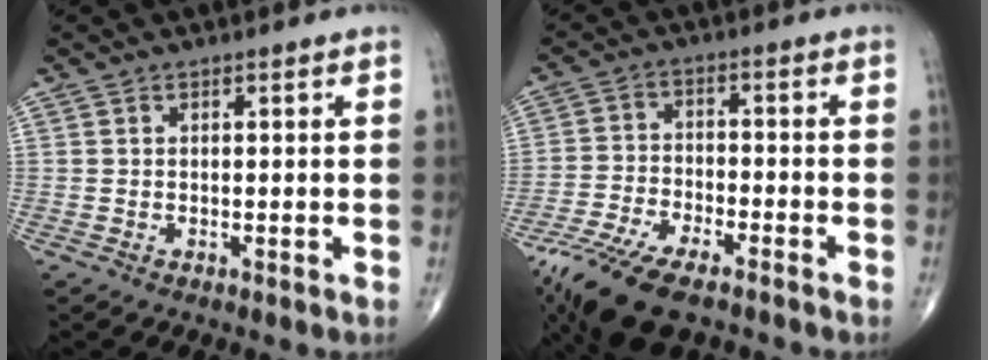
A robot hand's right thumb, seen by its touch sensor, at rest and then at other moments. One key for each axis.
{"total": 13.2, "fx": -9.2, "fy": 4.5, "fz": 8.3, "tx": -0.161, "ty": 0.015, "tz": -0.173}